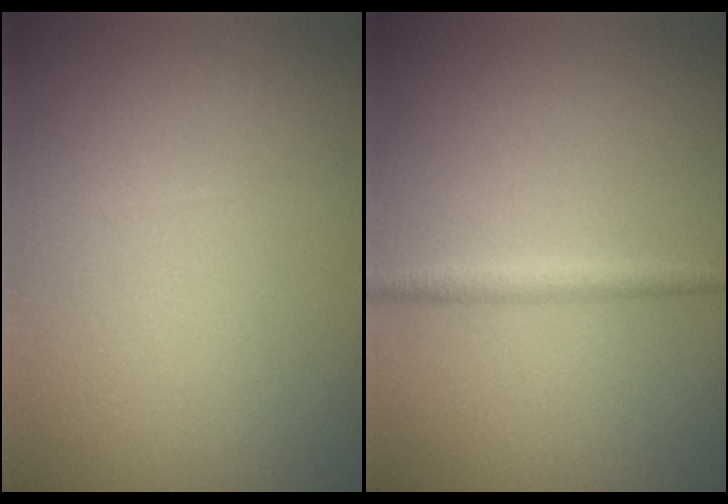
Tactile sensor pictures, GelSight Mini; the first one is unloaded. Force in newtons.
{"total": 1.5, "press": 1.5, "slide": 0.1}